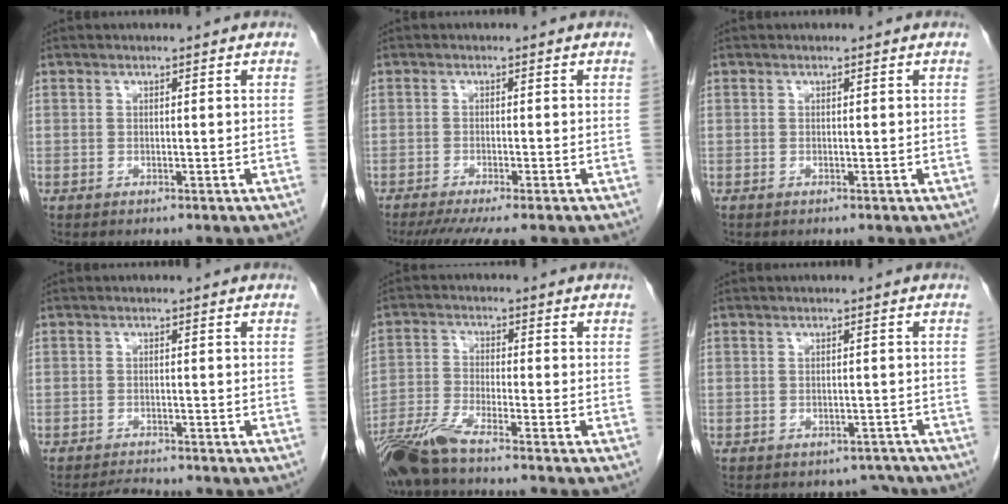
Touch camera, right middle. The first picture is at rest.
{"total": 7.6, "force": [-6.3, 0.2, 4.2], "torque": [-0.052, -0.017, -0.098]}
{"total": 0.0}
{"total": 2.1, "force": [-2.0, 0.1, 0.2], "torque": [-0.009, -0.011, -0.031]}
{"total": 7.7, "force": [-6.4, -0.7, 4.3], "torque": [-0.083, -0.031, -0.126]}
{"total": 3.2, "force": [-2.7, 1.5, -0.4], "torque": [0.015, 0.011, -0.034]}